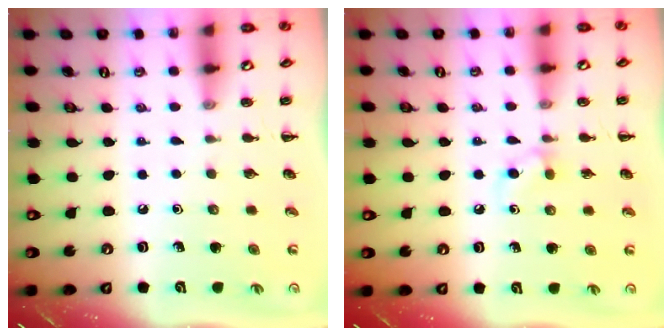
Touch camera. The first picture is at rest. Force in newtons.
{"total": 4.3, "press": 3.9, "slide": 1.6}